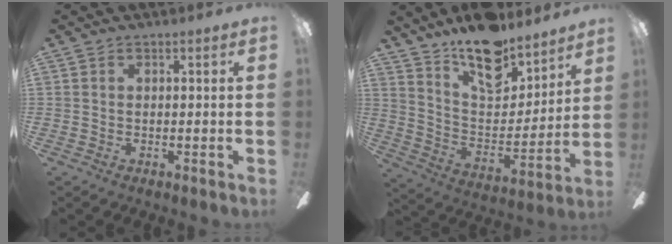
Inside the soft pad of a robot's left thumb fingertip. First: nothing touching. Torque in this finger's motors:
{"motor_torque": [0.33, 0.33, 1.57, -1.20, 0.08]}